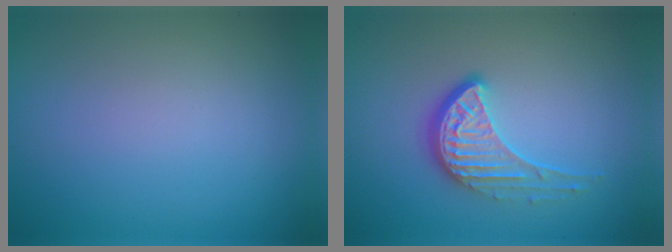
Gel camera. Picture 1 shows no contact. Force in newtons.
{"total": 4.0, "press": 2.9, "slide": 2.7}